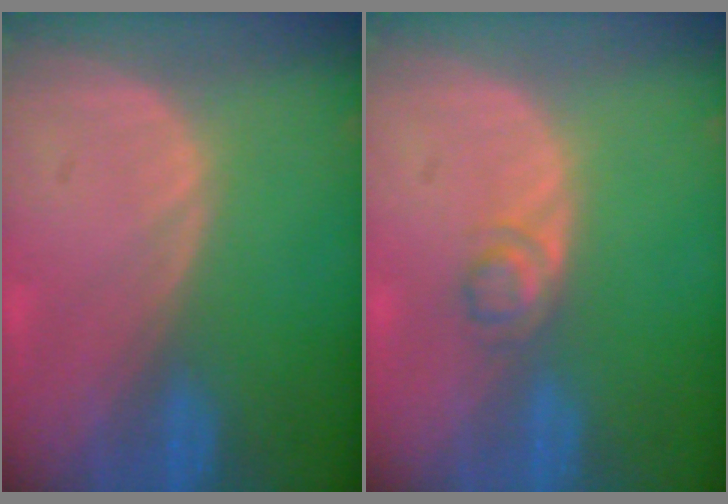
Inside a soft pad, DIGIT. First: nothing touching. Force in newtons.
{"total": 2.2, "press": 2.2, "slide": 0.2}